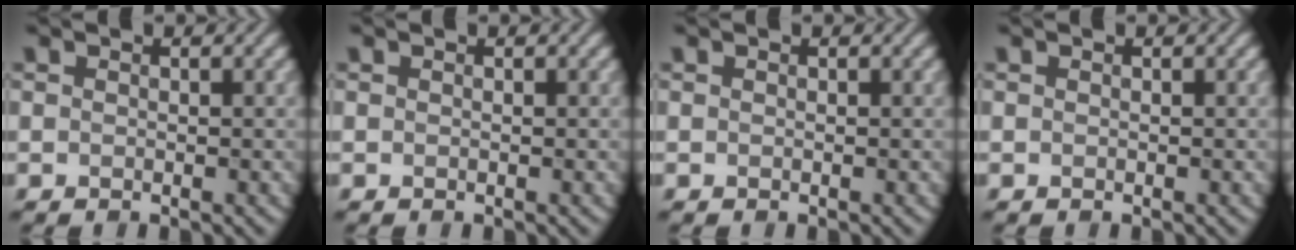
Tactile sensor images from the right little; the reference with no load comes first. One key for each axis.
{"total": 0.0}
{"total": 0.0}
{"total": 0.0}